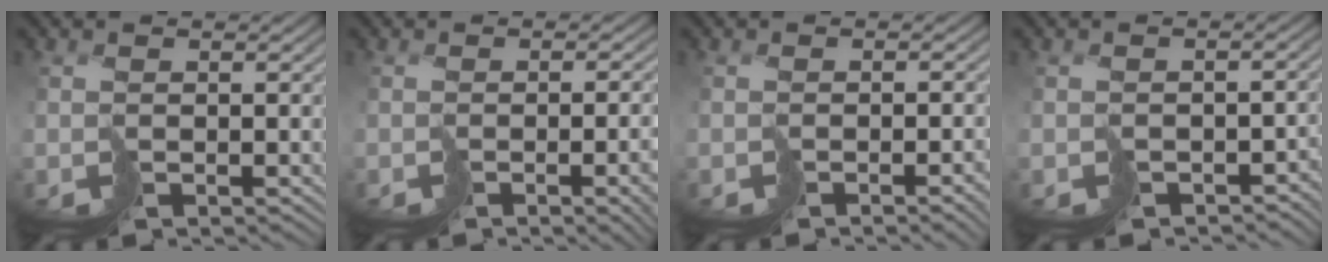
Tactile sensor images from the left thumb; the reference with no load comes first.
{"total": 5.5, "force": [-2.2, 1.5, 4.8], "torque": [-0.056, -0.020, -0.017]}
{"total": 3.3, "force": [-2.2, 1.1, 2.1], "torque": [-0.022, -0.002, -0.030]}
{"total": 5.6, "force": [-3.7, 3.1, 2.8], "torque": [-0.037, -0.018, -0.044]}